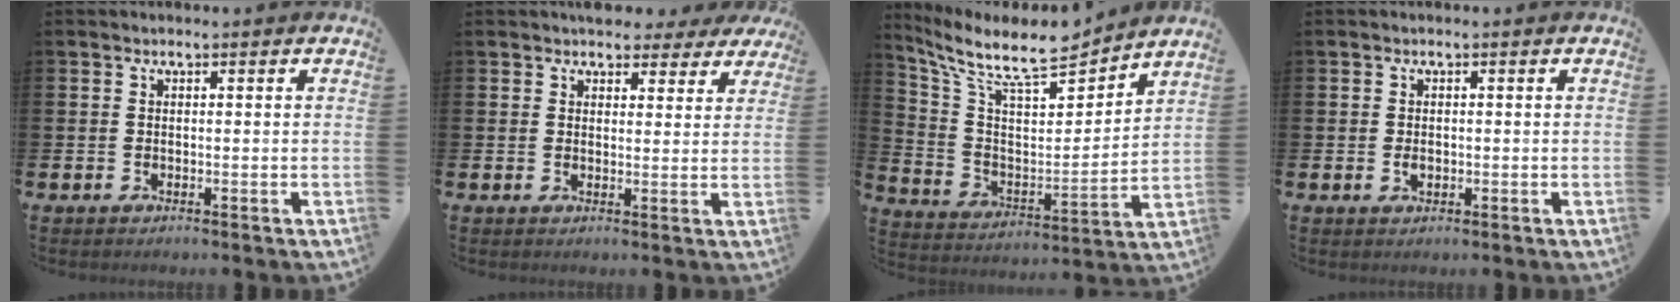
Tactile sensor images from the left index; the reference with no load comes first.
{"total": 4.1, "force": [3.6, 1.9, 0.4], "torque": [-0.004, -0.014, 0.064]}
{"total": 10.3, "force": [8.8, 2.1, 4.8], "torque": [-0.127, -0.063, 0.149]}
{"total": 1.1, "force": [-0.1, 0.8, 0.8], "torque": [-0.015, 0.005, -0.004]}